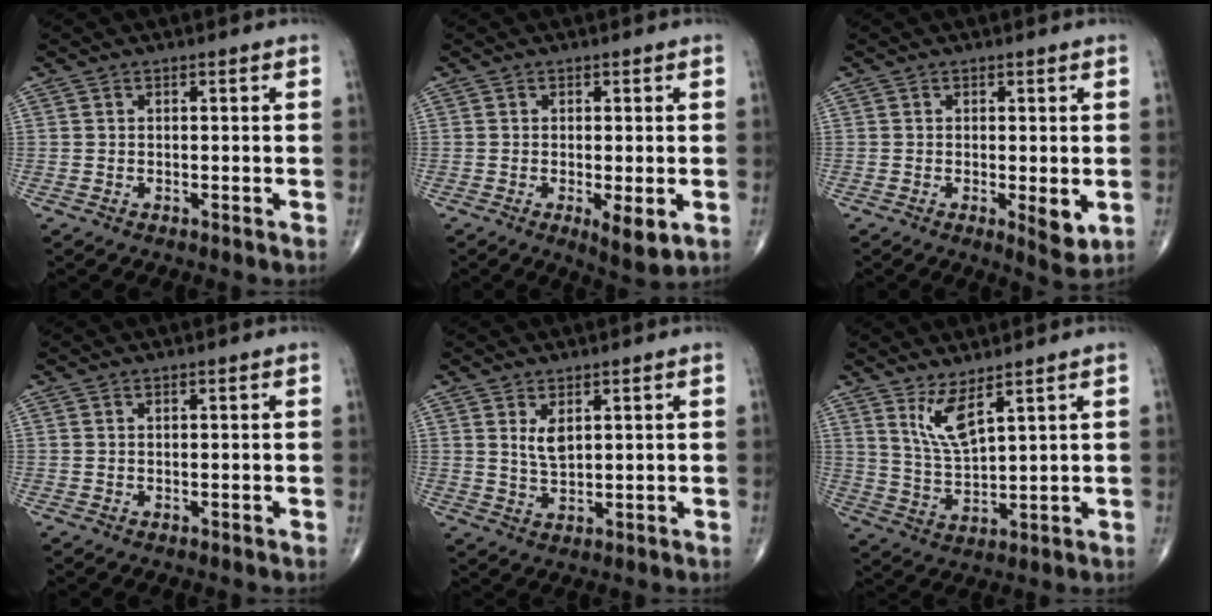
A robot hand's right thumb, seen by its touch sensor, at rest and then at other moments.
{"total": 5.3, "force": [-1.4, 1.5, 4.8], "torque": [-0.075, -0.016, -0.021]}
{"total": 4.2, "force": [-0.7, 1.2, 4.0], "torque": [-0.058, -0.014, -0.011]}
{"total": 0.0}
{"total": 3.6, "force": [1.5, 1.6, 2.8], "torque": [-0.048, -0.015, 0.034]}
{"total": 6.3, "force": [4.0, 1.3, 4.7], "torque": [-0.096, -0.043, 0.088]}